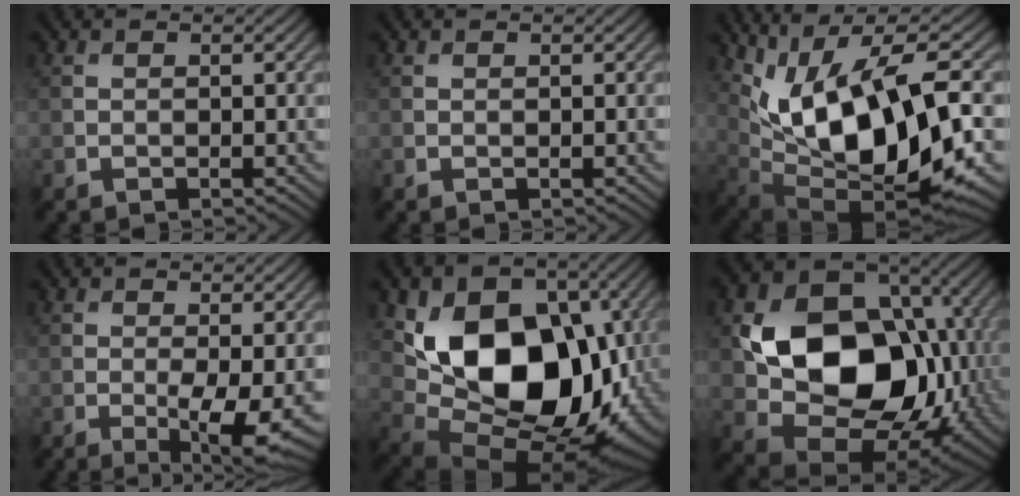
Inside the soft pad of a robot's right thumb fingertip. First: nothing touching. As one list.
[{"total": 0.0}, {"total": 15.6, "force": [2.0, 7.2, 13.7], "torque": [-0.256, 0.000, 0.028]}, {"total": 4.7, "force": [-1.0, 1.1, 4.5], "torque": [-0.079, -0.012, -0.015]}, {"total": 16.0, "force": [1.3, 11.2, 11.3], "torque": [-0.167, -0.022, 0.027]}, {"total": 16.8, "force": [1.0, 12.8, 10.9], "torque": [-0.185, -0.024, 0.027]}]